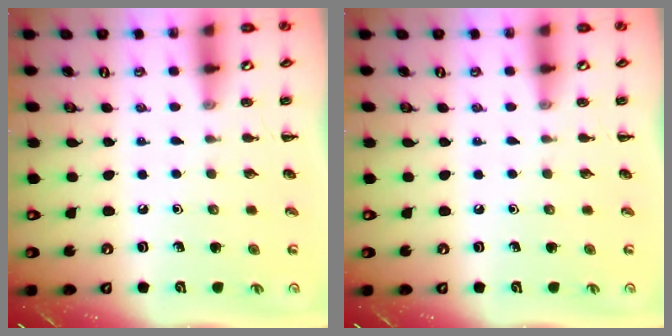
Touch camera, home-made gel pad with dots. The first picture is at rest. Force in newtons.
{"total": 0.0}